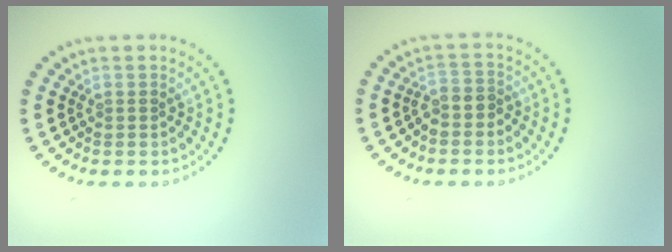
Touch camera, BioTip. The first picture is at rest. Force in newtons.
{"total": 1.9, "press": 1.6, "slide": 1.1}